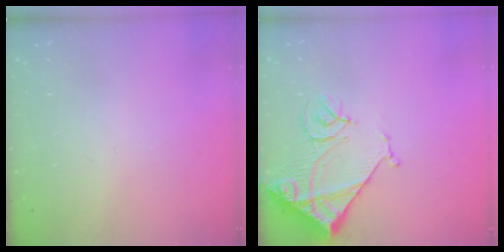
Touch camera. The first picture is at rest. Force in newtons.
{"total": 13.6, "press": 13.5, "slide": 1.7}